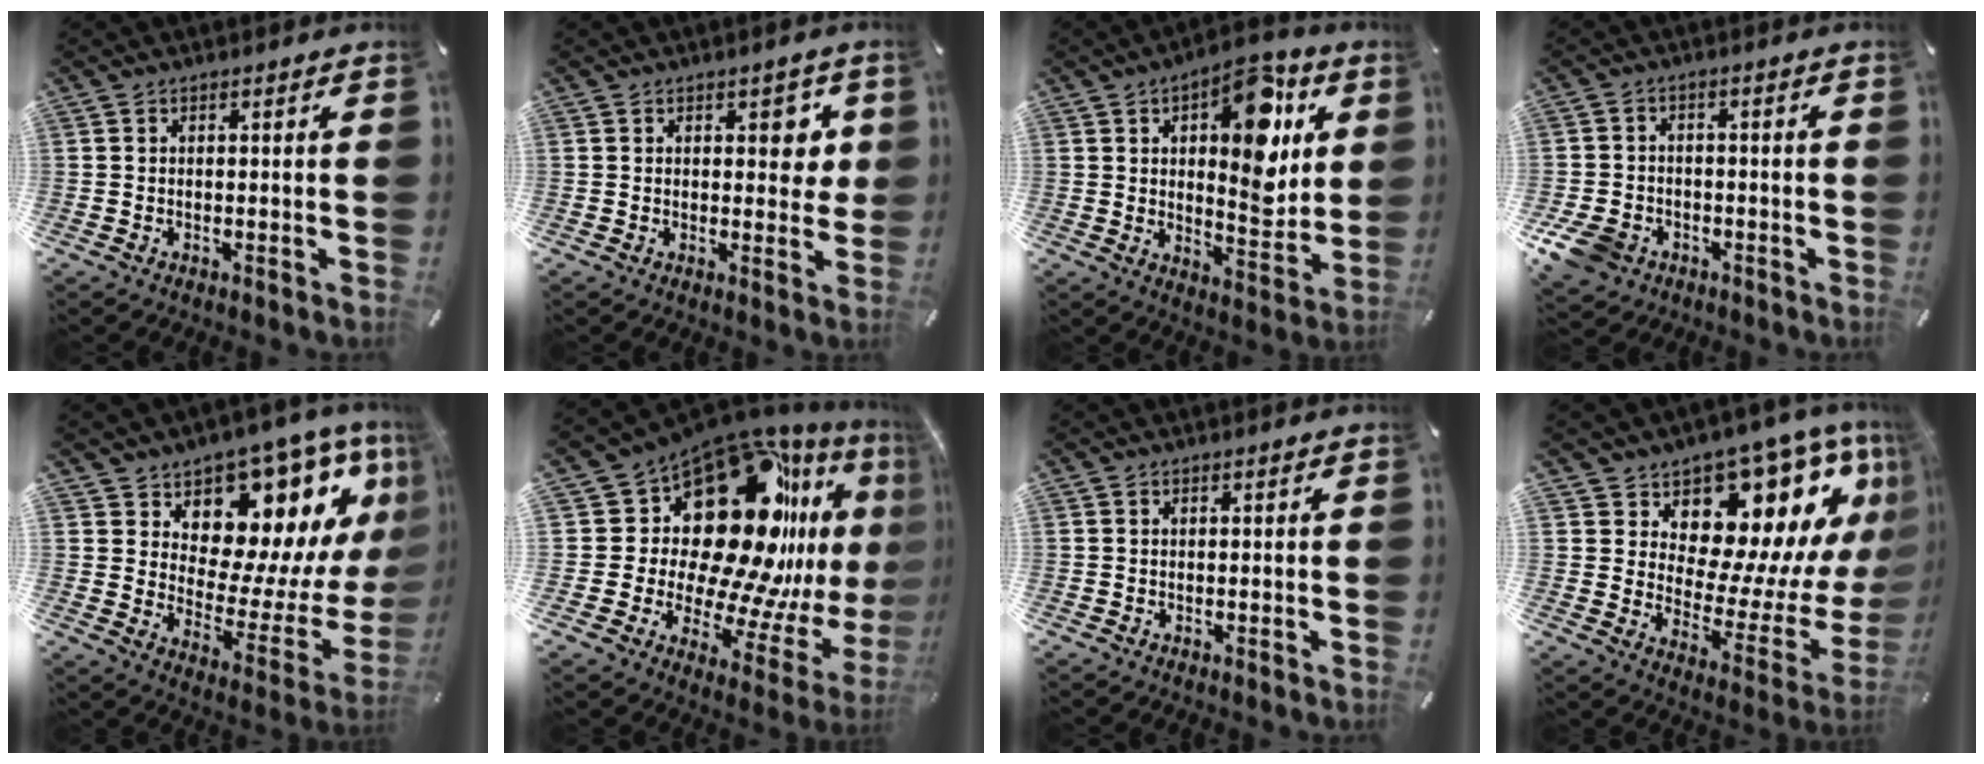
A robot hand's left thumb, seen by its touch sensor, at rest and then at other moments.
{"total": 5.3, "force": [1.9, 3.3, 3.7], "torque": [-0.028, -0.008, 0.022]}
{"total": 16.4, "force": [6.6, 8.7, 12.3], "torque": [-0.154, -0.037, 0.107]}
{"total": 7.1, "force": [-3.5, 5.4, 3.1], "torque": [-0.077, 0.018, -0.066]}
{"total": 12.8, "force": [8.0, 8.0, 5.9], "torque": [-0.066, -0.108, 0.133]}
{"total": 28.9, "force": [10.4, 17.7, 20.4], "torque": [-0.300, -0.122, 0.210]}
{"total": 0.0}
{"total": 16.6, "force": [10.4, 9.4, 8.9], "torque": [-0.099, -0.115, 0.172]}